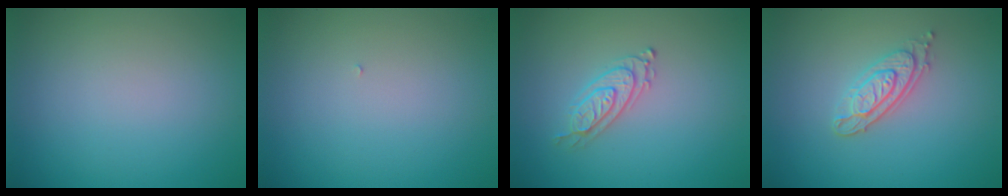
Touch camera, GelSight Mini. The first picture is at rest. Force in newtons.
{"total": 0.0}
{"total": 2.2, "press": 2.0, "slide": 0.8}
{"total": 2.9, "press": 2.6, "slide": 1.4}